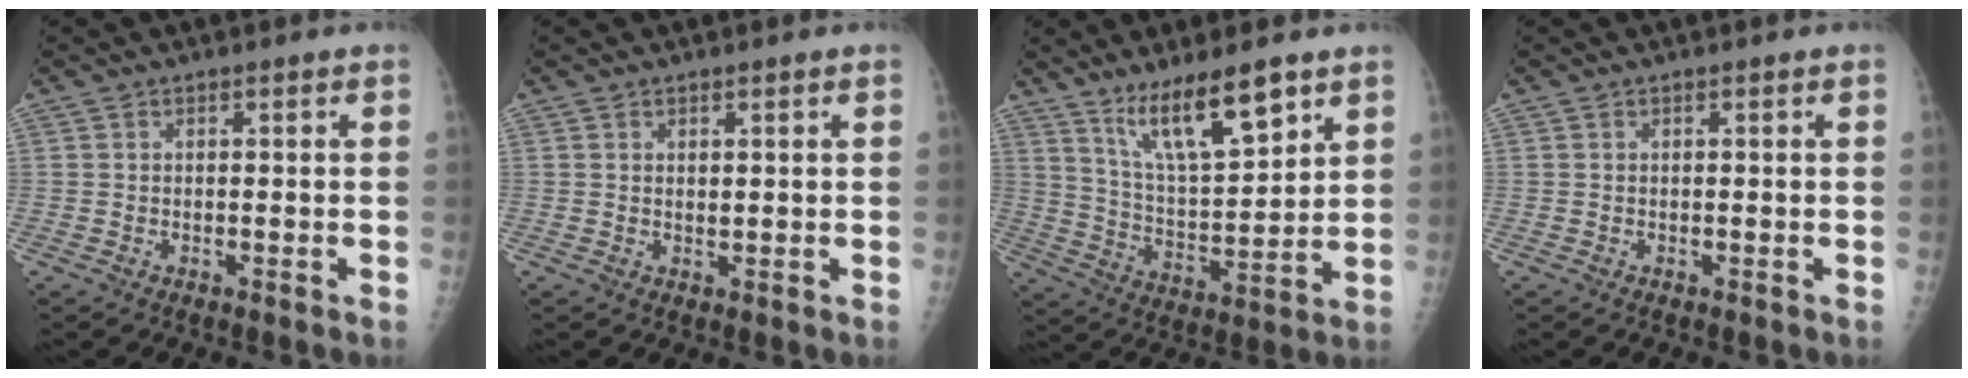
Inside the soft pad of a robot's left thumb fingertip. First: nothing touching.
{"total": 1.0, "force": [0.5, 0.4, 0.8], "torque": [-0.014, -0.005, 0.010]}
{"total": 13.8, "force": [9.1, 3.3, 9.8], "torque": [-0.156, -0.059, 0.175]}
{"total": 0.0}